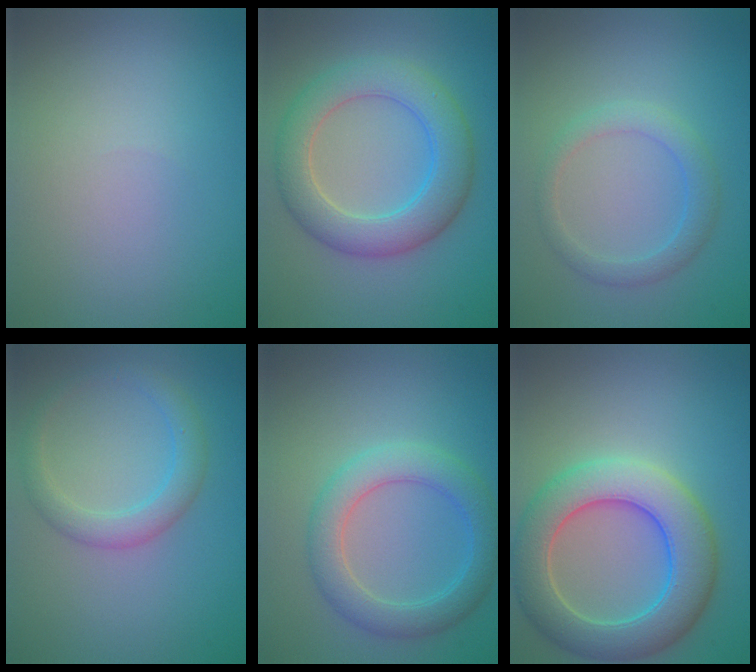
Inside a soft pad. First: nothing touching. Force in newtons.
{"total": 4.7, "press": 4.7, "slide": 0.5}
{"total": 2.3, "press": 2.3, "slide": 0.1}
{"total": 2.8, "press": 2.8, "slide": 0.1}
{"total": 4.4, "press": 4.4, "slide": 0.4}
{"total": 7.8, "press": 7.8, "slide": 0.4}